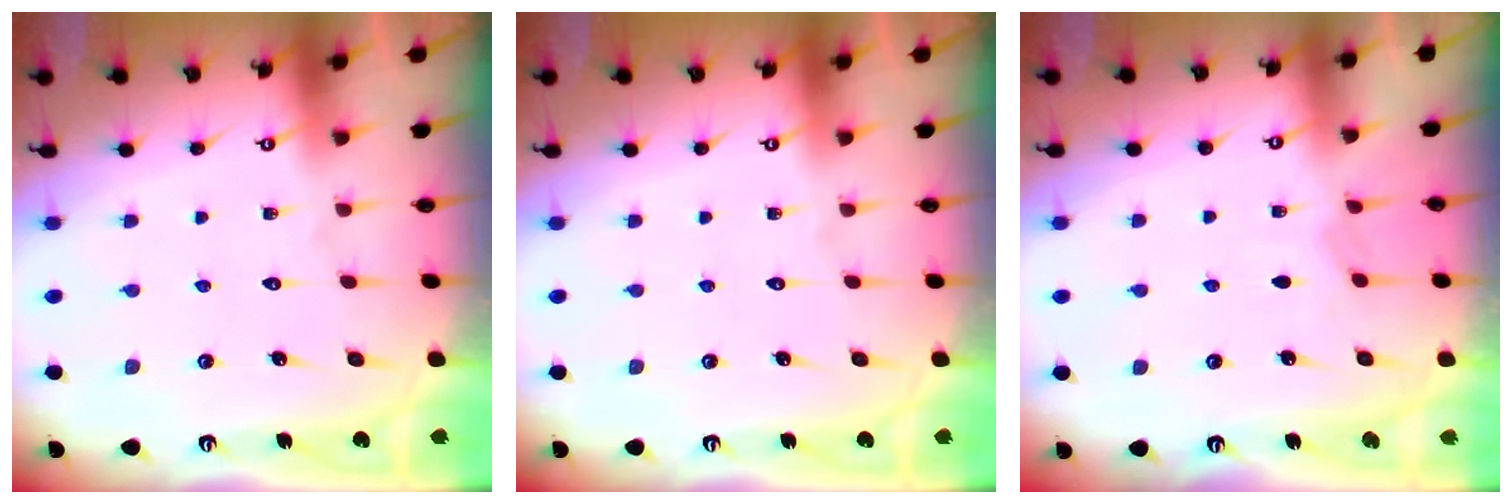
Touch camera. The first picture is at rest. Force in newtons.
{"total": 0.0}
{"total": 2.6, "press": 2.5, "slide": 0.5}